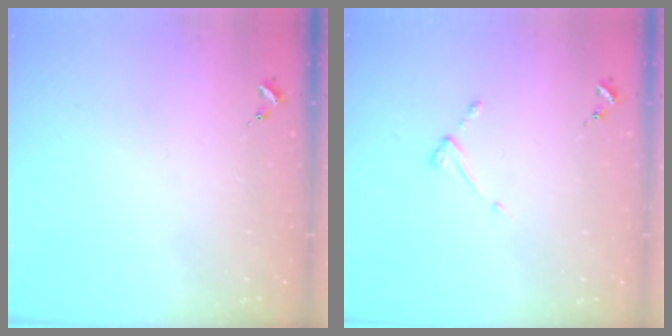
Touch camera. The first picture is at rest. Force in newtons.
{"total": 3.9, "press": 3.9, "slide": 0.3}